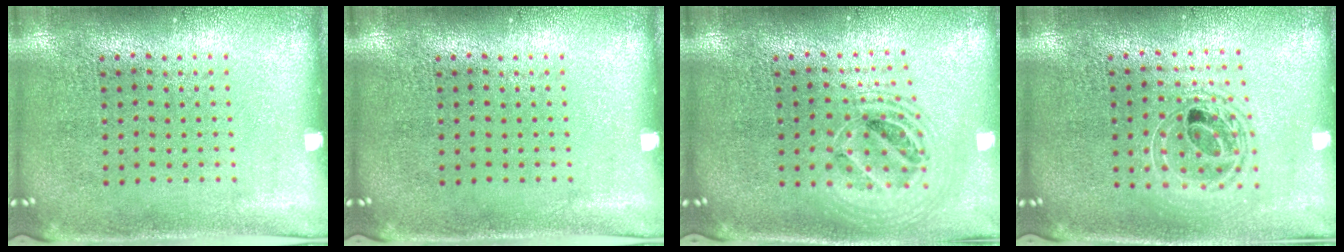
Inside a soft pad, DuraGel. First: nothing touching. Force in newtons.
{"total": 0.0}
{"total": 2.0, "press": 1.6, "slide": 1.2}
{"total": 1.6, "press": 1.4, "slide": 0.8}